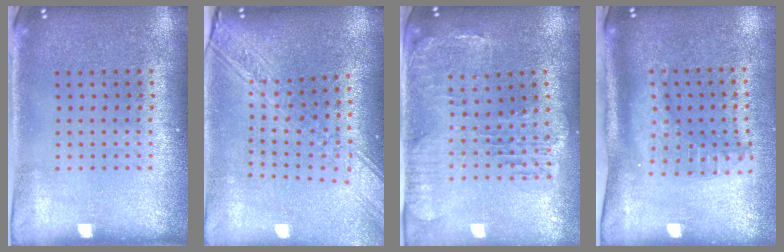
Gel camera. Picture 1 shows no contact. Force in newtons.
{"total": 2.7, "press": 2.2, "slide": 1.5}
{"total": 1.4, "press": 1.4, "slide": 0.4}
{"total": 2.0, "press": 1.6, "slide": 1.3}